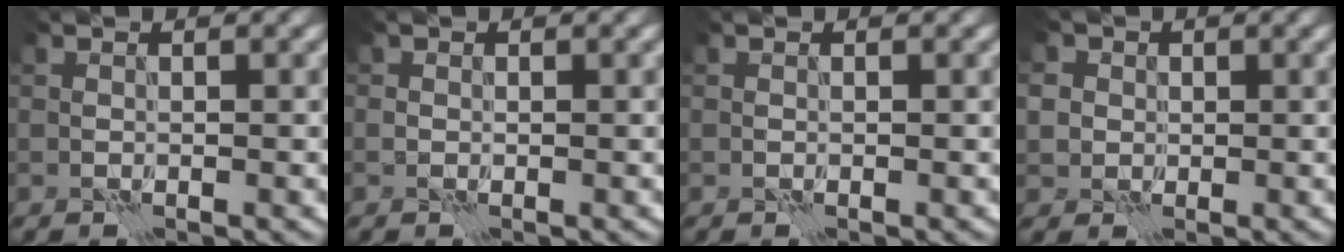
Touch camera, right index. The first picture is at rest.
{"total": 0.0}
{"total": 0.0}
{"total": 4.0, "force": [0.6, 3.8, 1.2], "torque": [-0.034, 0.013, -0.005]}